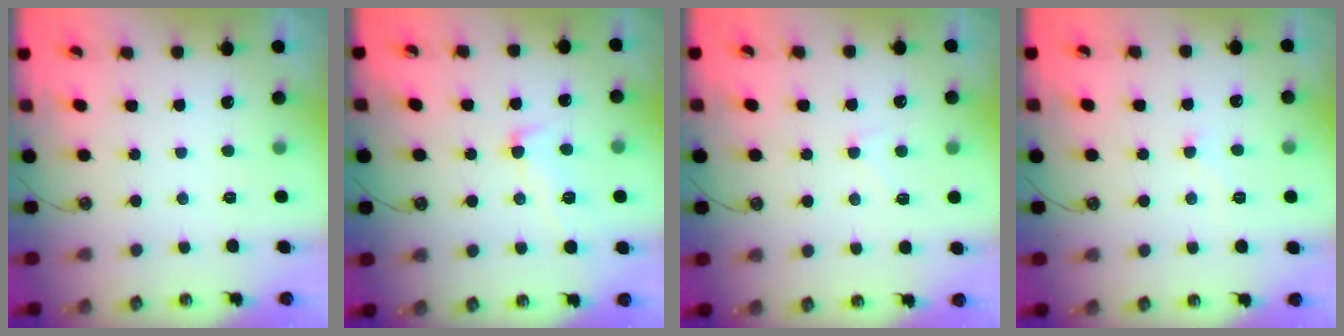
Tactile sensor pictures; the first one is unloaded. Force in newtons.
{"total": 2.1, "press": 1.8, "slide": 1.1}
{"total": 1.3, "press": 1.0, "slide": 0.9}
{"total": 0.5, "press": 0.2, "slide": 0.5}